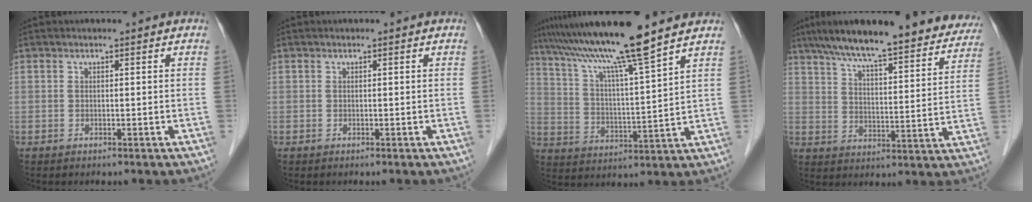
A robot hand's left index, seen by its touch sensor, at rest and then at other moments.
{"total": 0.0}
{"total": 13.7, "force": [11.1, -1.8, 7.8], "torque": [-0.140, 0.008, 0.193]}
{"total": 25.4, "force": [21.8, 4.4, 12.3], "torque": [-0.186, 0.001, 0.286]}